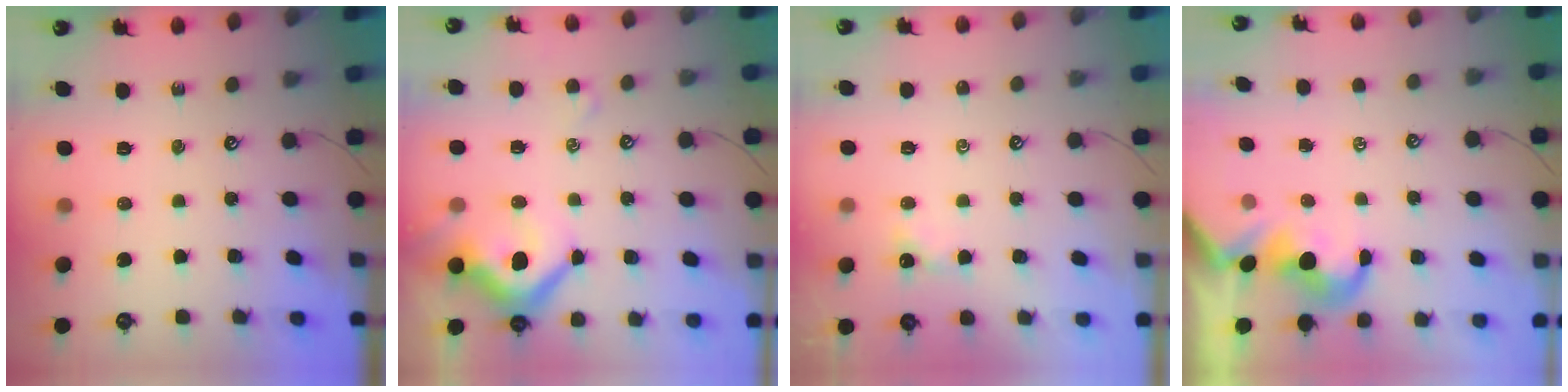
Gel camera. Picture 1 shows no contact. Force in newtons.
{"total": 9.2, "press": 9.0, "slide": 1.4}
{"total": 0.5, "press": 0.4, "slide": 0.3}
{"total": 1.4, "press": 1.1, "slide": 0.8}